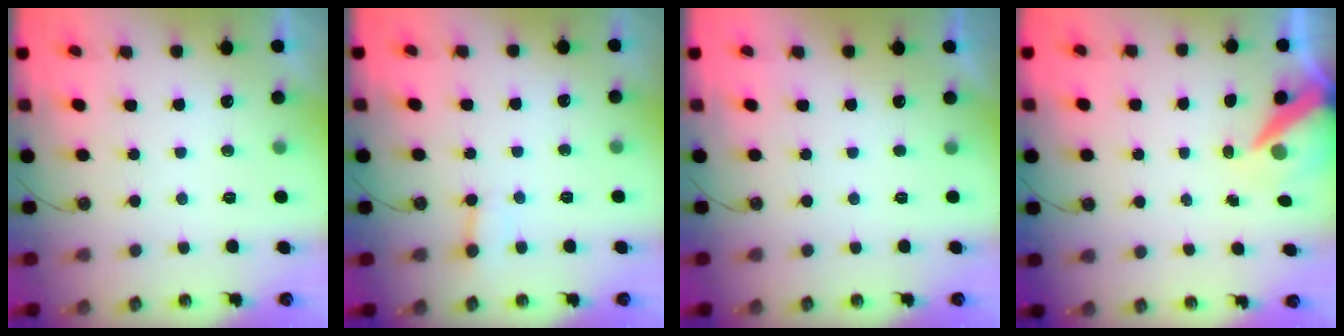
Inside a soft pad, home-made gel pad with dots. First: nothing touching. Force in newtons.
{"total": 2.9, "press": 2.9, "slide": 0.3}
{"total": 0.0}
{"total": 9.0, "press": 9.0, "slide": 0.8}